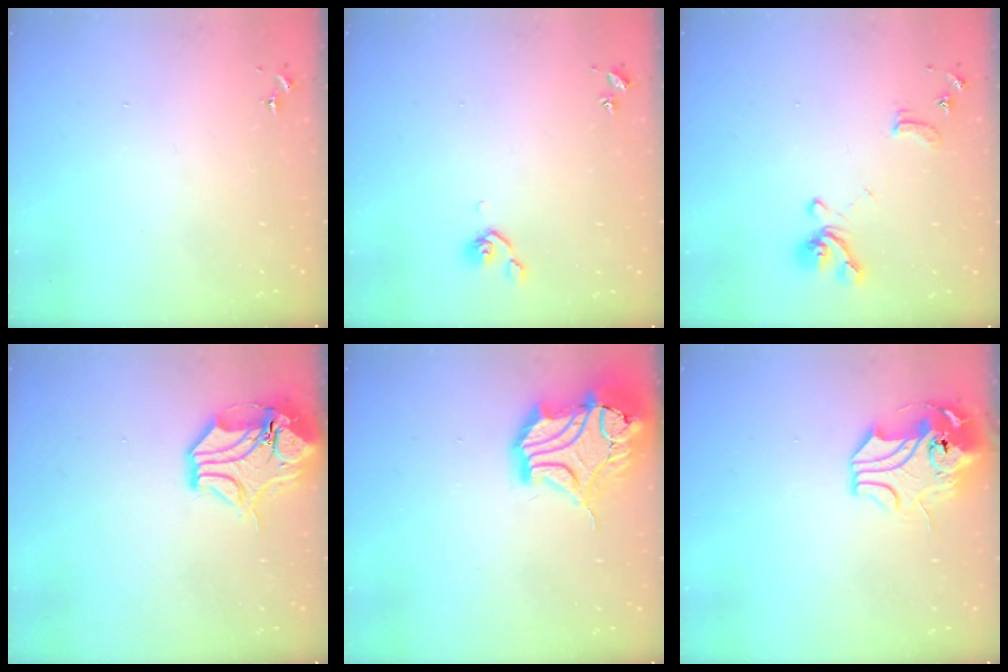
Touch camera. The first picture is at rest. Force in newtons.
{"total": 5.0, "press": 4.9, "slide": 1.2}
{"total": 12.8, "press": 12.7, "slide": 1.4}
{"total": 15.1, "press": 14.9, "slide": 2.5}
{"total": 19.2, "press": 18.9, "slide": 3.2}
{"total": 12.0, "press": 11.8, "slide": 2.2}